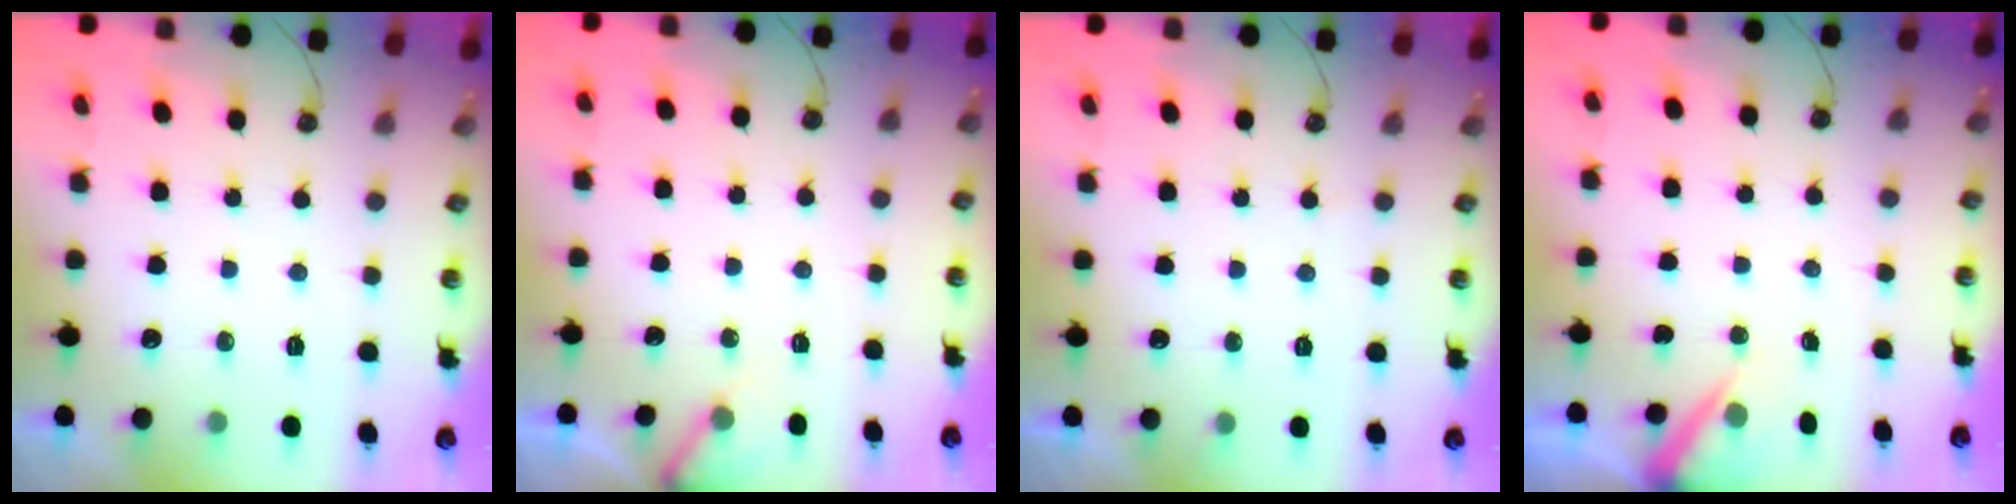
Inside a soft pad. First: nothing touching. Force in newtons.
{"total": 4.1, "press": 4.0, "slide": 0.3}
{"total": 4.0, "press": 4.0, "slide": 0.3}
{"total": 4.1, "press": 4.1, "slide": 0.4}